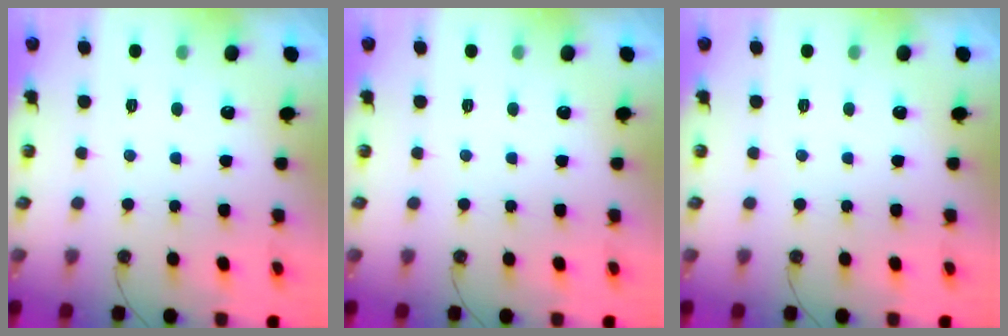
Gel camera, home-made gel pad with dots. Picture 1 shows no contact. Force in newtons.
{"total": 0.0}
{"total": 0.0}